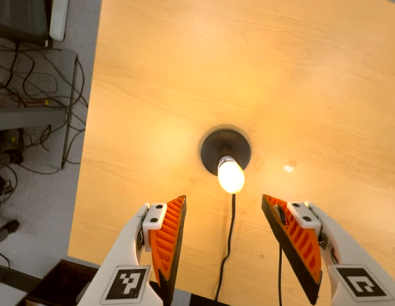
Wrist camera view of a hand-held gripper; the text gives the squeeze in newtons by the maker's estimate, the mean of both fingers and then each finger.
{"total": 0.0}